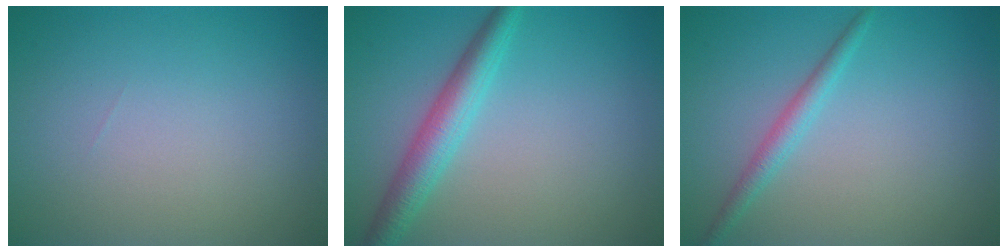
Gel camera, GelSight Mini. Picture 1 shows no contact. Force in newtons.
{"total": 3.8, "press": 3.8, "slide": 0.0}
{"total": 1.8, "press": 1.8, "slide": 0.0}